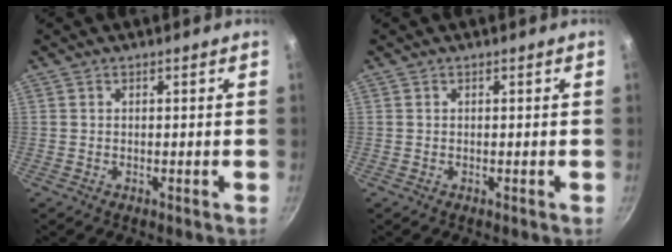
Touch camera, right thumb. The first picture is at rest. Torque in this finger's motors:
{"motor_torque": [0.41, 0.43, -0.03, 0.05, 0.09]}